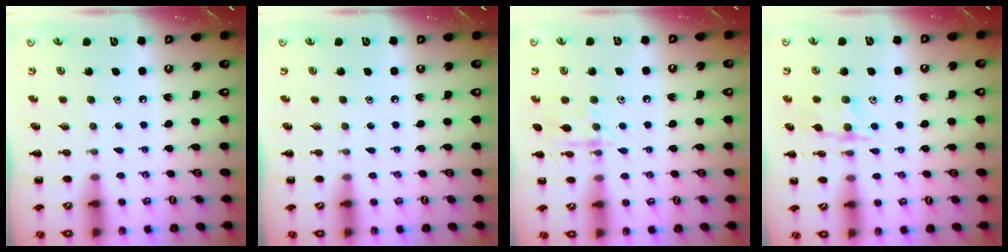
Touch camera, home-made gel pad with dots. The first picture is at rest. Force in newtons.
{"total": 0.0}
{"total": 8.6, "press": 8.5, "slide": 1.5}
{"total": 10.4, "press": 10.4, "slide": 0.5}